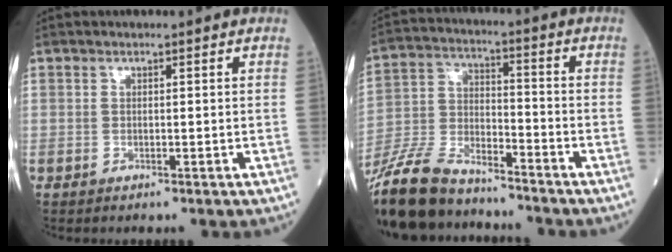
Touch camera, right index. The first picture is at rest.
{"total": 16.0, "force": [-14.0, 4.0, 6.7], "torque": [-0.146, -0.010, -0.261]}